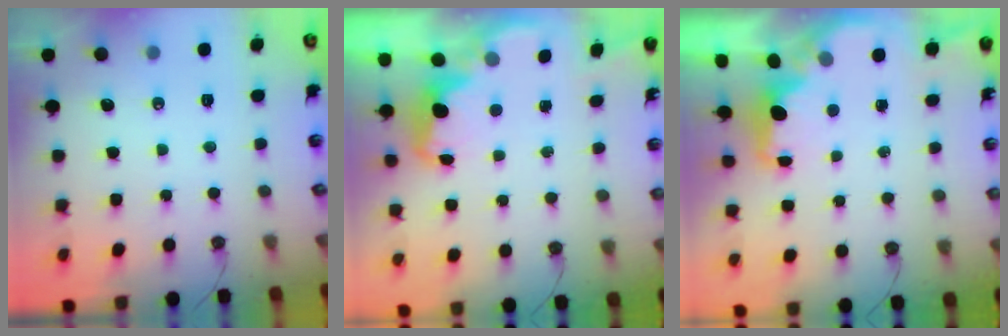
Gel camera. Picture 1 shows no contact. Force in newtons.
{"total": 2.6, "press": 2.5, "slide": 0.5}
{"total": 1.6, "press": 1.5, "slide": 0.6}